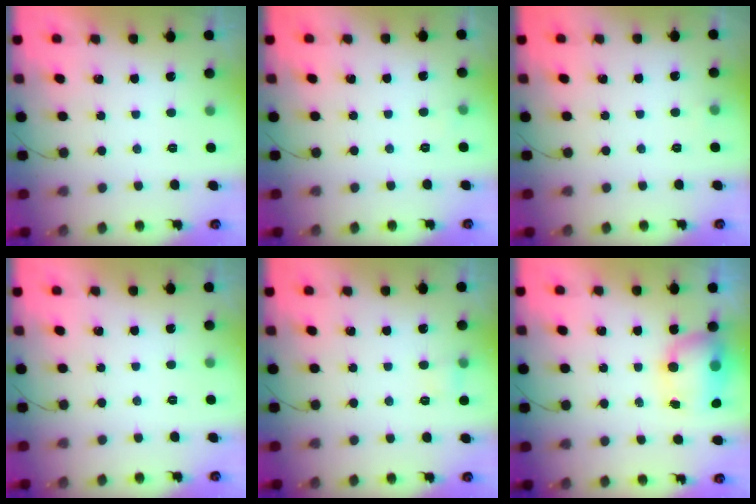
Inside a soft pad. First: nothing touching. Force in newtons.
{"total": 2.3, "press": 2.1, "slide": 0.9}
{"total": 2.8, "press": 2.5, "slide": 1.1}
{"total": 0.0}
{"total": 3.4, "press": 3.2, "slide": 1.1}
{"total": 12.3, "press": 9.3, "slide": 8.1}